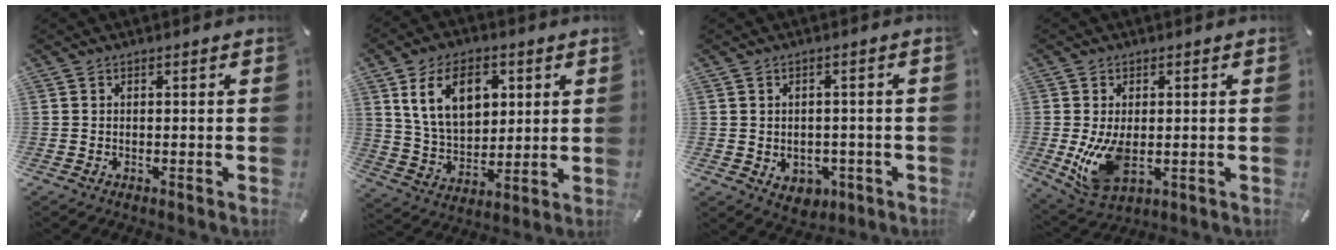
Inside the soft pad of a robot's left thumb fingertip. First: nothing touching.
{"total": 13.9, "force": [5.4, 9.4, 8.7], "torque": [-0.158, 0.003, 0.098]}
{"total": 4.2, "force": [-1.0, 3.6, 2.0], "torque": [-0.018, 0.002, -0.018]}
{"total": 9.7, "force": [-0.5, 5.9, 7.7], "torque": [-0.159, -0.014, -0.006]}